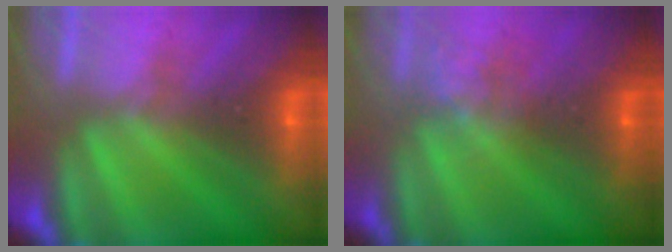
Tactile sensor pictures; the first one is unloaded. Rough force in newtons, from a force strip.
{"total": 2.0}